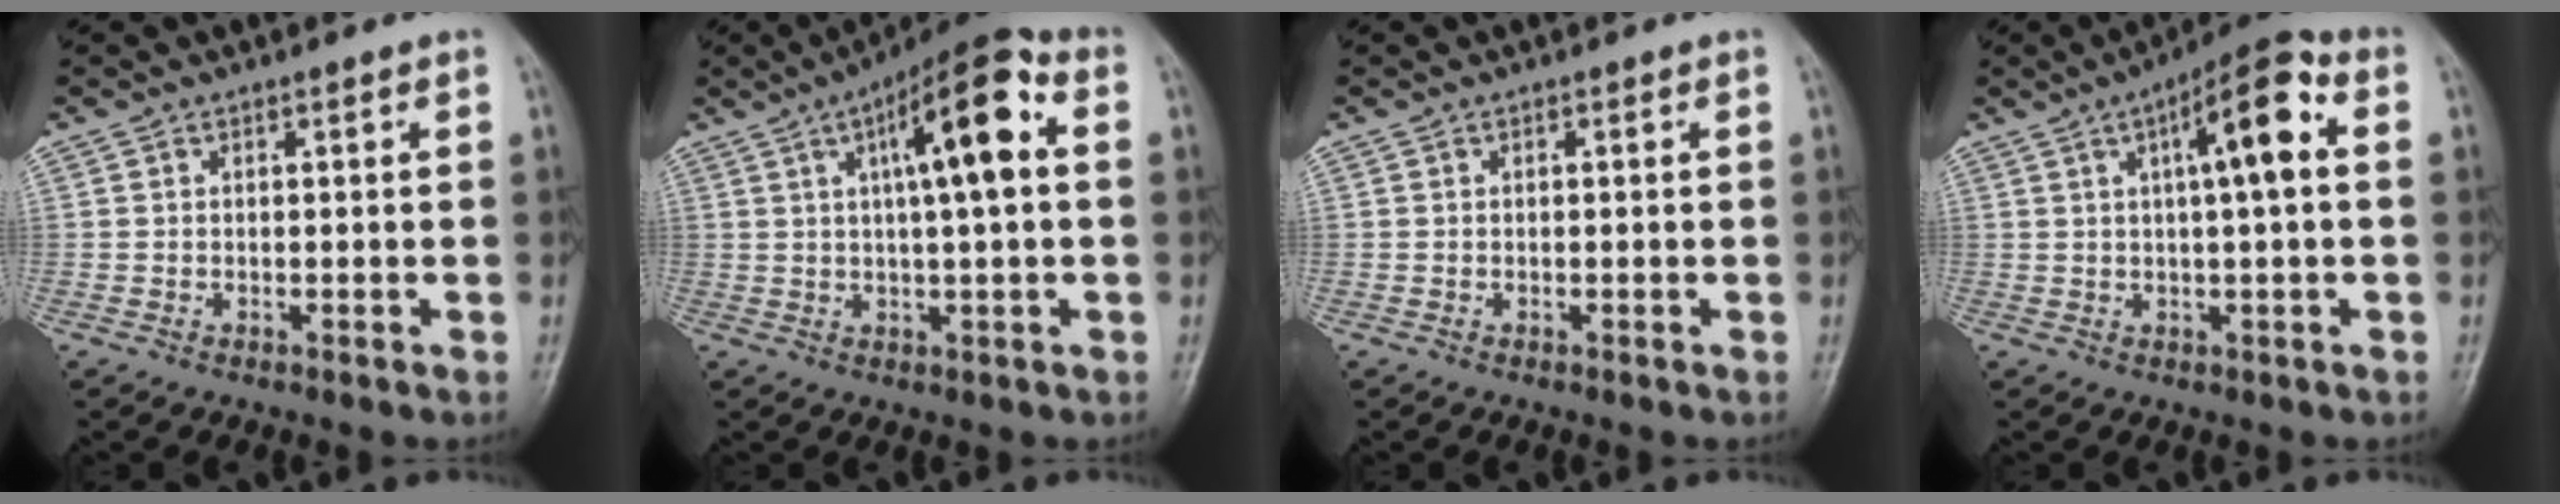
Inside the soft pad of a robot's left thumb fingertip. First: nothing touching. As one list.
[{"total": 13.9, "force": [3.3, 3.5, 13.1], "torque": [-0.205, 0.026, 0.040]}, {"total": 0.0}, {"total": 11.1, "force": [2.5, 2.7, 10.4], "torque": [-0.162, 0.025, 0.030]}]